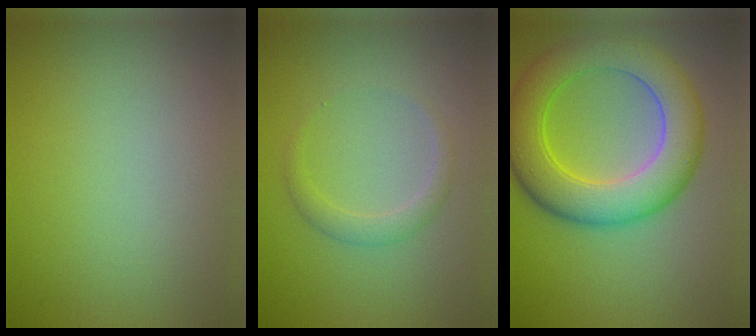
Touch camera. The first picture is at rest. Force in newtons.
{"total": 1.6, "press": 1.6, "slide": 0.1}
{"total": 8.2, "press": 8.2, "slide": 0.1}